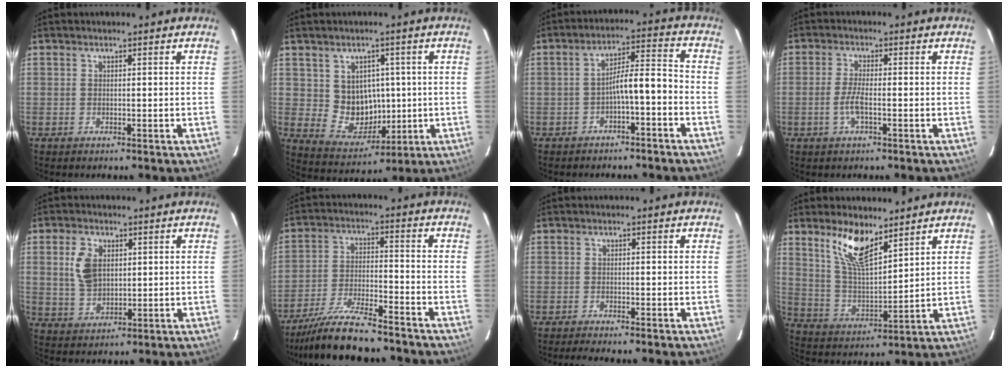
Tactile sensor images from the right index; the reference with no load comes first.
{"total": 8.5, "force": [0.9, 7.7, 3.3], "torque": [-0.065, 0.002, 0.036]}
{"total": 6.0, "force": [-3.1, 0.9, 5.1], "torque": [-0.089, 0.022, -0.042]}
{"total": 3.4, "force": [-1.2, 0.5, 3.1], "torque": [-0.068, -0.001, -0.025]}
{"total": 7.2, "force": [1.9, 4.7, 5.1], "torque": [-0.103, 0.009, 0.043]}
{"total": 13.5, "force": [-12.1, 1.5, 5.8], "torque": [-0.123, -0.015, -0.209]}
{"total": 3.1, "force": [-2.8, -0.3, 1.3], "torque": [-0.033, -0.007, -0.046]}
{"total": 10.7, "force": [7.4, 3.1, 7.0], "torque": [-0.133, 0.002, 0.150]}